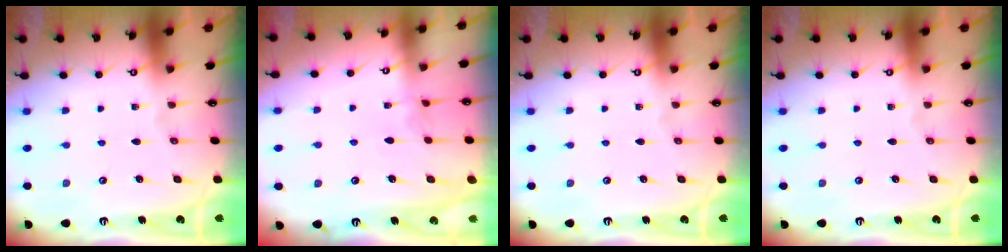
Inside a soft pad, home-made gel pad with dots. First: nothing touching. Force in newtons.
{"total": 2.3, "press": 2.3, "slide": 0.4}
{"total": 0.0}
{"total": 0.0}